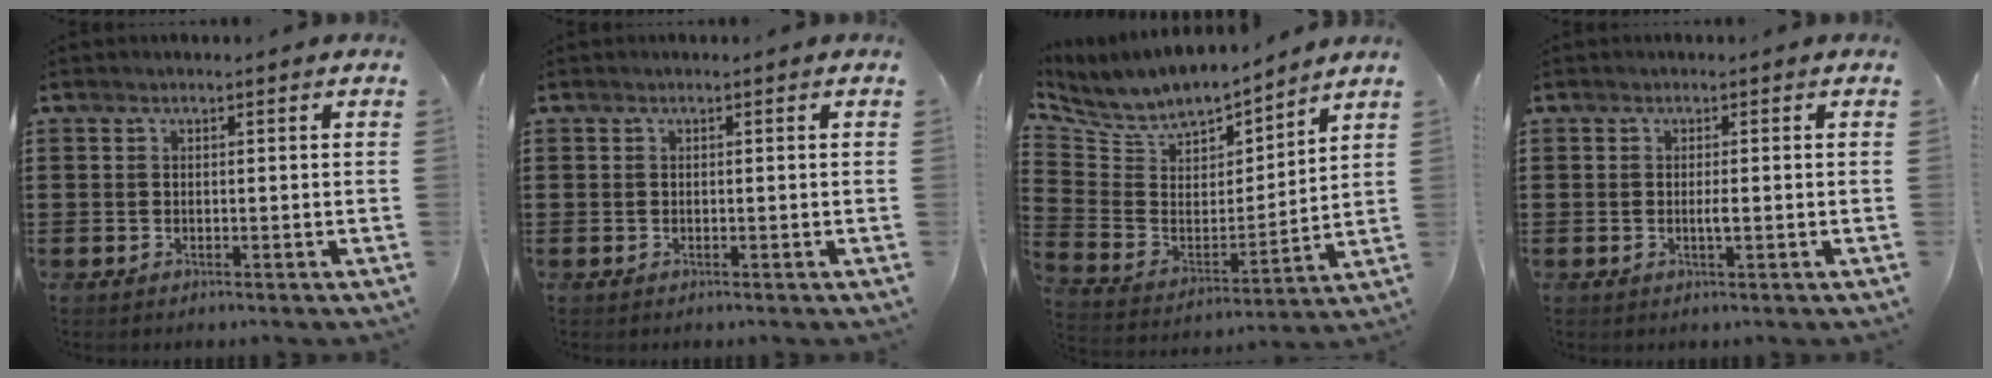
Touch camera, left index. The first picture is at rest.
{"total": 0.0}
{"total": 7.6, "force": [6.6, 3.1, 1.8], "torque": [-0.077, -0.044, 0.116]}
{"total": 1.3, "force": [-0.1, 0.1, 1.3], "torque": [-0.025, -0.004, -0.002]}